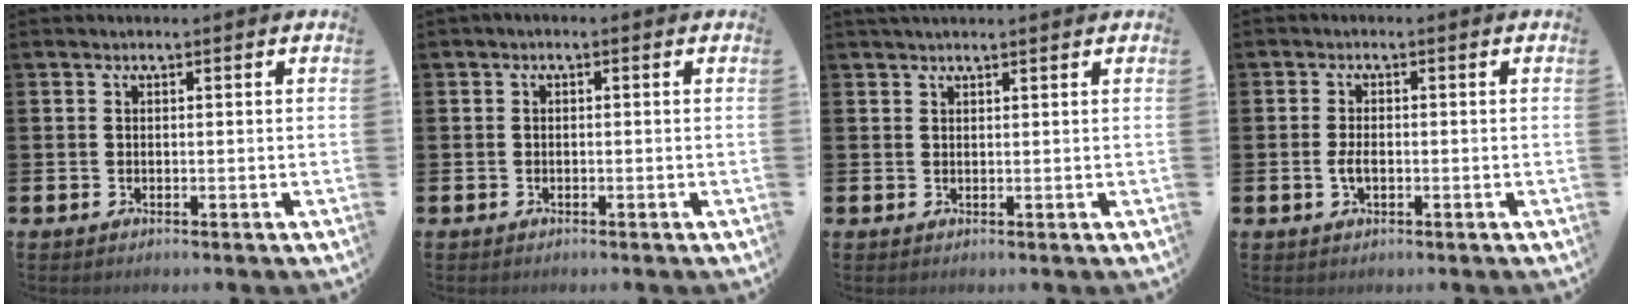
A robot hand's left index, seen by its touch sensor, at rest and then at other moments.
{"total": 0.5, "force": [-0.5, 0.1, 0.2], "torque": [-0.010, 0.000, -0.008]}
{"total": 1.3, "force": [1.2, 0.0, 0.4], "torque": [0.002, -0.002, 0.020]}
{"total": 2.2, "force": [-0.4, 1.2, 1.8], "torque": [-0.030, 0.001, -0.009]}